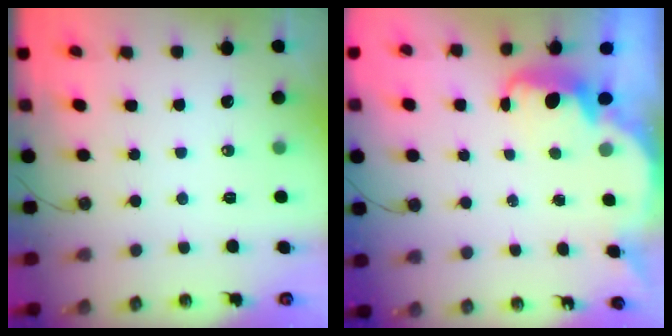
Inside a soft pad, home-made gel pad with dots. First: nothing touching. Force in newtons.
{"total": 2.6, "press": 2.5, "slide": 0.6}